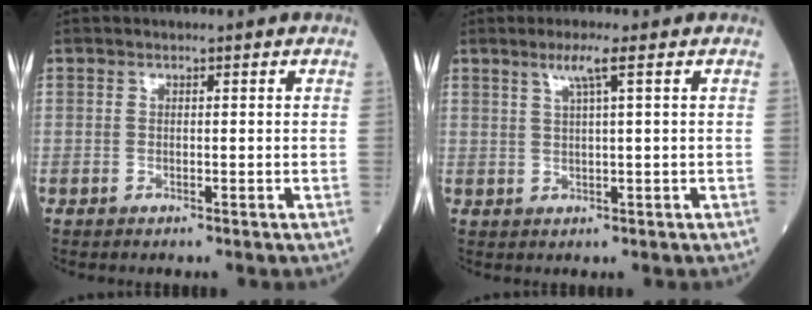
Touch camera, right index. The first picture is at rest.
{"total": 3.2, "force": [1.6, -0.5, 2.7], "torque": [-0.058, 0.002, 0.033]}